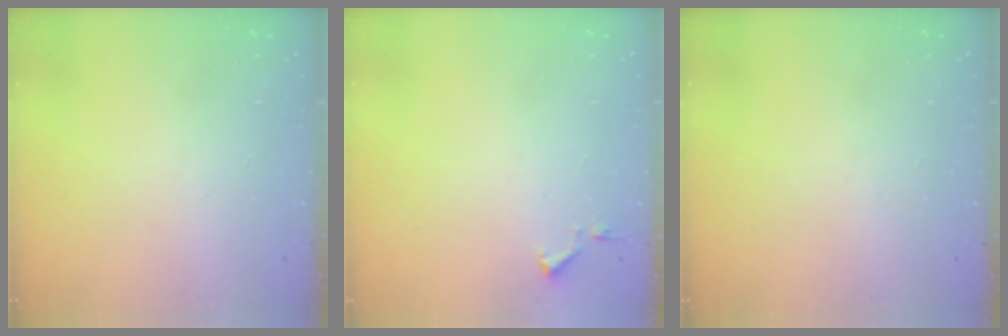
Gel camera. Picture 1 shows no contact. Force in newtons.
{"total": 3.5, "press": 3.4, "slide": 0.6}
{"total": 0.0}